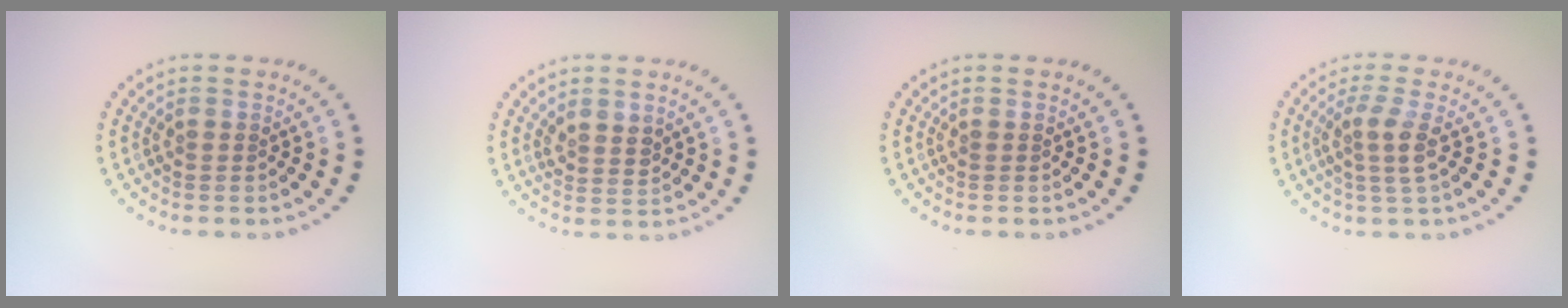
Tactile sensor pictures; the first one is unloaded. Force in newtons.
{"total": 1.9, "press": 1.7, "slide": 1.0}
{"total": 0.0}
{"total": 2.6, "press": 2.1, "slide": 1.6}